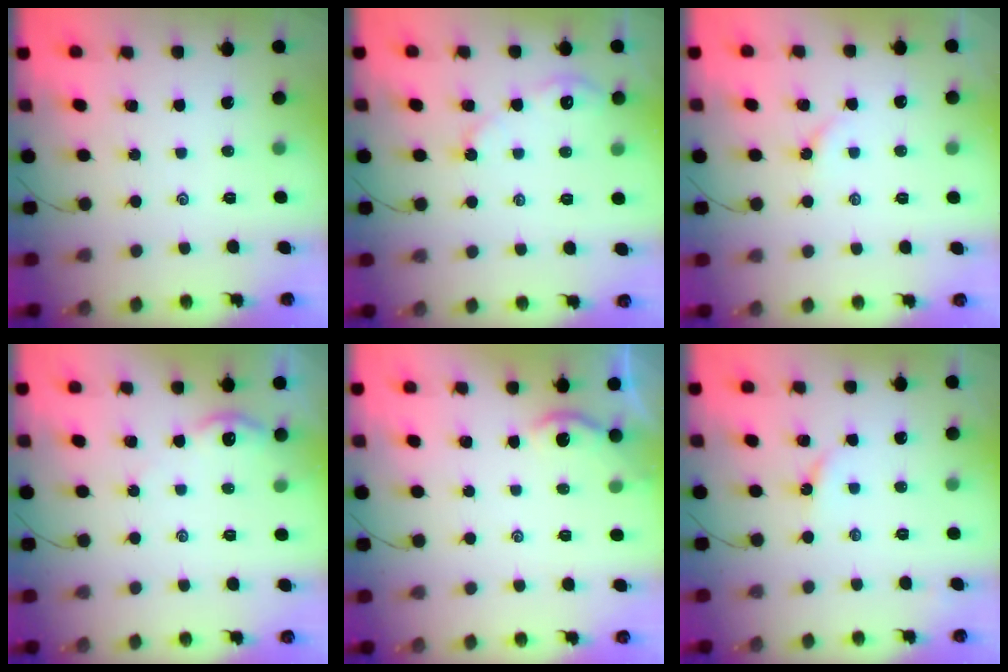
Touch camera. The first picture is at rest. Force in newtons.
{"total": 3.4, "press": 3.4, "slide": 0.4}
{"total": 1.8, "press": 1.8, "slide": 0.4}
{"total": 5.4, "press": 5.4, "slide": 0.5}
{"total": 2.8, "press": 2.8, "slide": 0.3}
{"total": 2.8, "press": 2.7, "slide": 0.4}